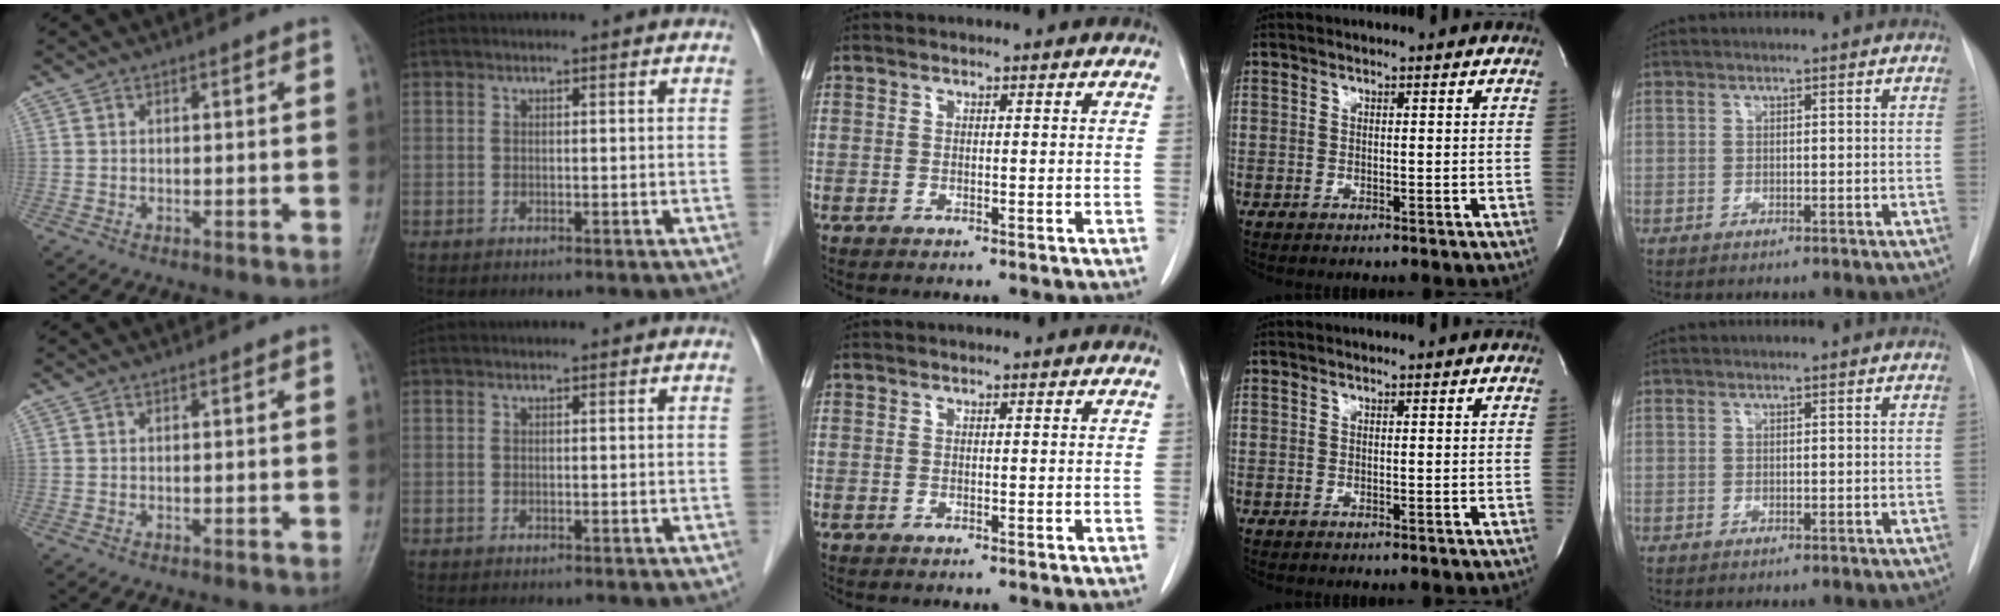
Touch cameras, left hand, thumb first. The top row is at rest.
{}